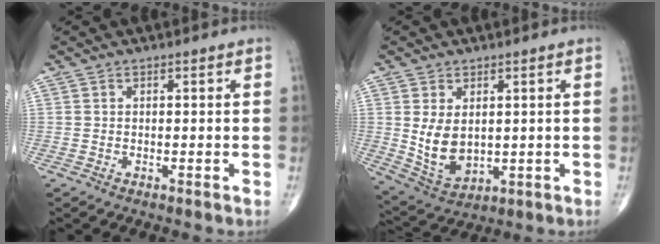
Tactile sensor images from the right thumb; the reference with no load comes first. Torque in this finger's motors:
{"motor_torque": [-0.08, 0.64, 0.78, 0.61, 0.24]}